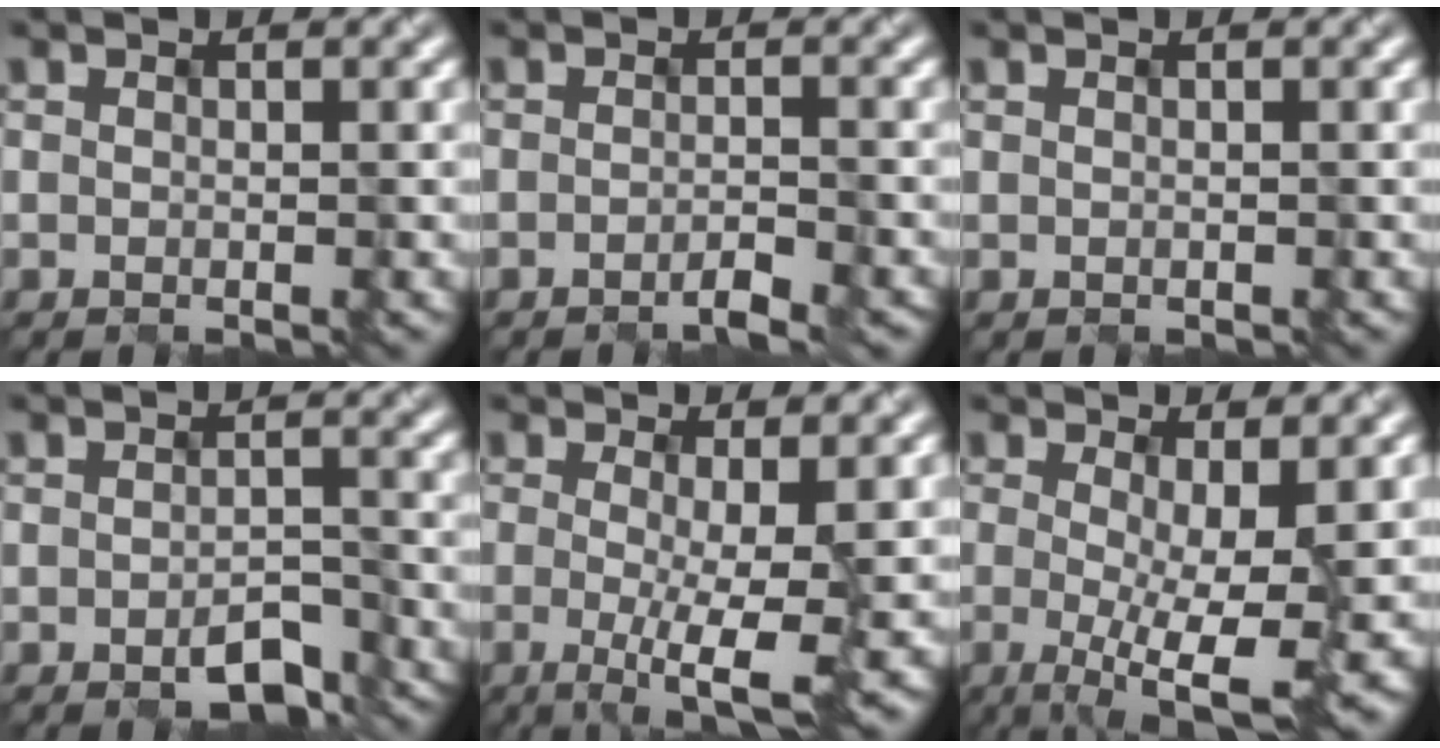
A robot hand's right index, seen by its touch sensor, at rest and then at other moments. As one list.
[{"total": 1.7, "force": [-1.3, 0.3, 1.1], "torque": [-0.018, -0.001, -0.021]}, {"total": 0.0}, {"total": 3.1, "force": [-1.9, 1.5, 1.9], "torque": [-0.032, -0.006, -0.022]}, {"total": 5.7, "force": [-0.8, 1.1, 5.6], "torque": [-0.076, -0.012, -0.009]}, {"total": 7.1, "force": [-0.6, 1.8, 6.8], "torque": [-0.098, -0.014, -0.004]}]